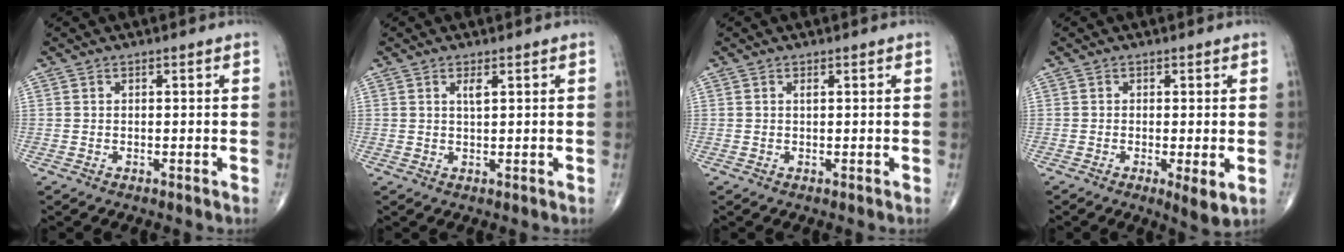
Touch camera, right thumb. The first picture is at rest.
{"total": 1.7, "force": [0.8, 0.3, 1.4], "torque": [-0.027, -0.003, 0.016]}
{"total": 0.5, "force": [0.2, 0.1, 0.5], "torque": [-0.010, 0.001, 0.005]}
{"total": 3.9, "force": [-0.9, 0.9, 3.7], "torque": [-0.064, -0.015, -0.018]}